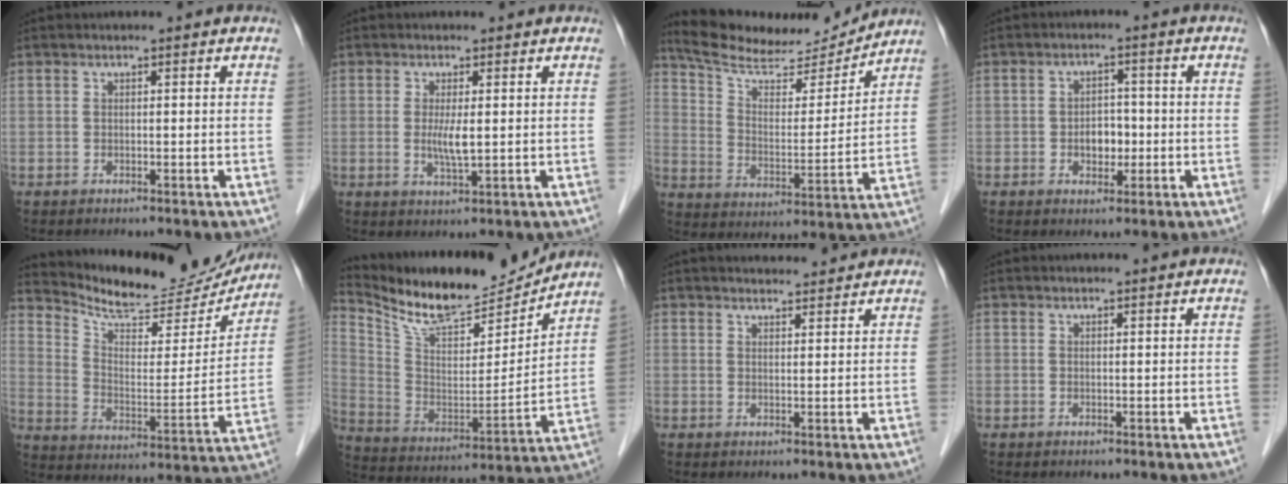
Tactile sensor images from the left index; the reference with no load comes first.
{"total": 3.0, "force": [0.2, 0.4, 3.0], "torque": [-0.062, -0.007, 0.006]}
{"total": 15.7, "force": [14.8, 2.2, 4.9], "torque": [-0.087, -0.009, 0.241]}
{"total": 3.7, "force": [-0.8, 2.5, 2.6], "torque": [-0.038, 0.007, -0.010]}
{"total": 19.3, "force": [18.3, 4.0, 4.4], "torque": [-0.072, -0.036, 0.261]}
{"total": 16.8, "force": [15.6, 3.1, 5.4], "torque": [-0.114, -0.017, 0.269]}
{"total": 4.8, "force": [4.6, 0.8, 1.0], "torque": [-0.014, 0.015, 0.061]}
{"total": 0.6, "force": [0.6, 0.0, 0.1], "torque": [-0.005, 0.005, 0.010]}